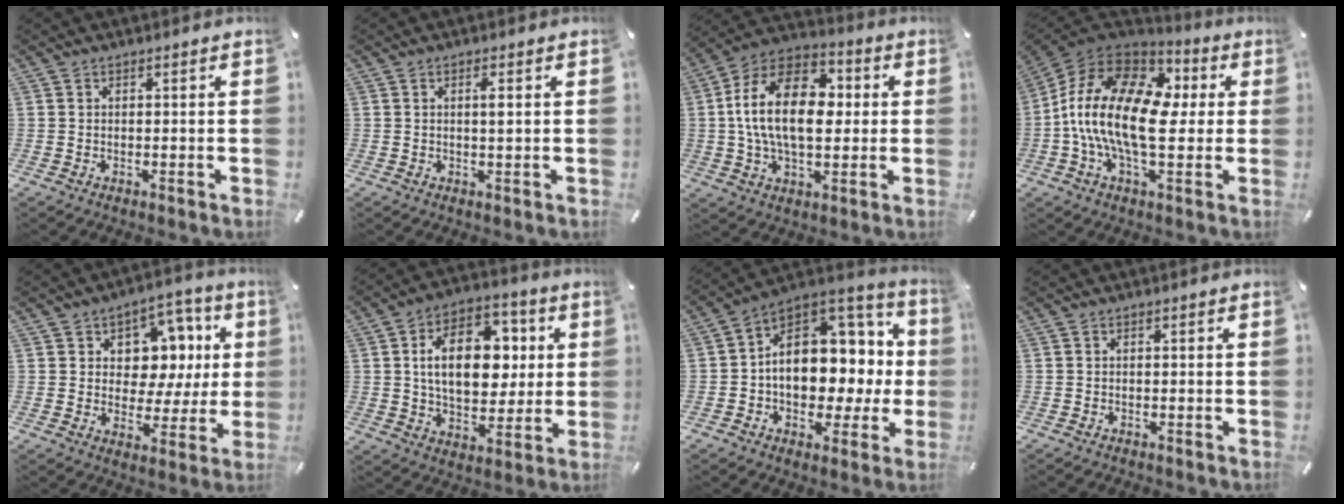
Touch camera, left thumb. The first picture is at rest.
{"total": 1.9, "force": [0.4, 0.3, 1.8], "torque": [-0.037, 0.000, 0.005]}
{"total": 18.3, "force": [0.9, 11.7, 14.1], "torque": [-0.282, 0.014, 0.010]}
{"total": 21.5, "force": [-1.4, 11.9, 17.9], "torque": [-0.348, 0.011, -0.023]}
{"total": 11.0, "force": [3.1, 9.2, 5.1], "torque": [-0.061, -0.025, 0.057]}
{"total": 17.4, "force": [2.6, 11.4, 12.8], "torque": [-0.209, 0.006, 0.043]}
{"total": 14.4, "force": [0.5, 11.1, 9.2], "torque": [-0.118, -0.021, 0.011]}
{"total": 0.6, "force": [-0.4, 0.3, 0.3], "torque": [-0.007, -0.001, -0.008]}